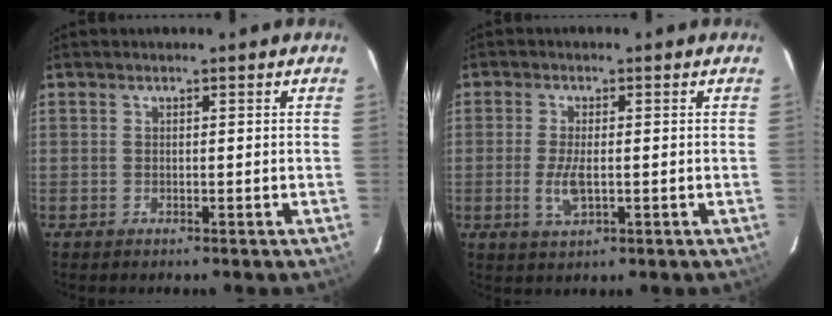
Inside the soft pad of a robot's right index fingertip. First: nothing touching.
{"total": 4.7, "force": [-0.9, 1.7, 4.3], "torque": [-0.092, -0.007, -0.017]}